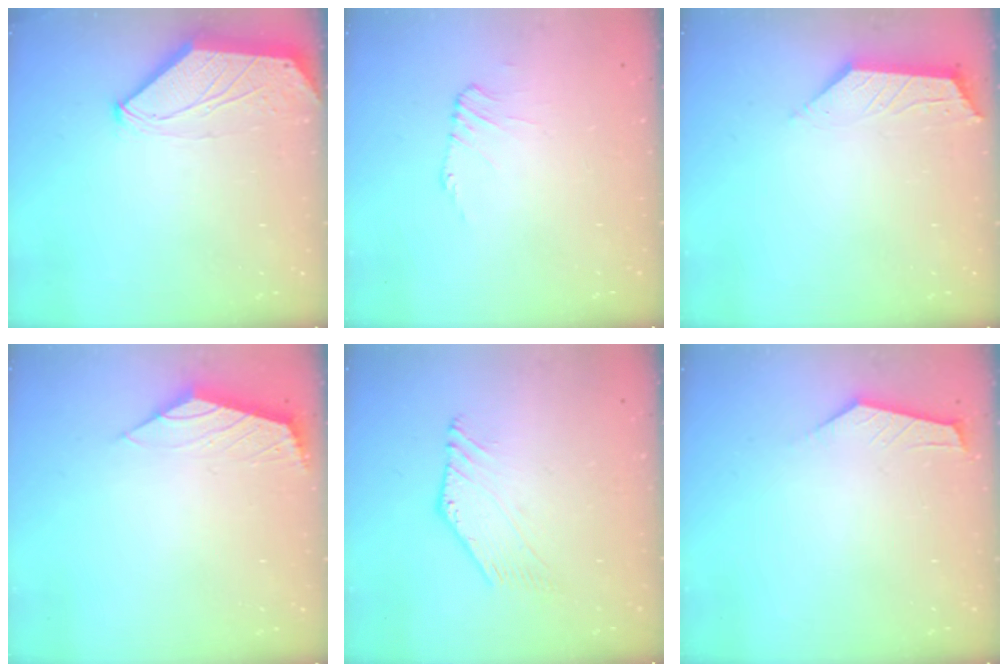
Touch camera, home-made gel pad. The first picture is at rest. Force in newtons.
{"total": 1.1, "press": 1.0, "slide": 0.3}
{"total": 3.0, "press": 2.9, "slide": 0.5}
{"total": 2.2, "press": 2.1, "slide": 0.6}
{"total": 0.0}
{"total": 2.6, "press": 2.6, "slide": 0.4}